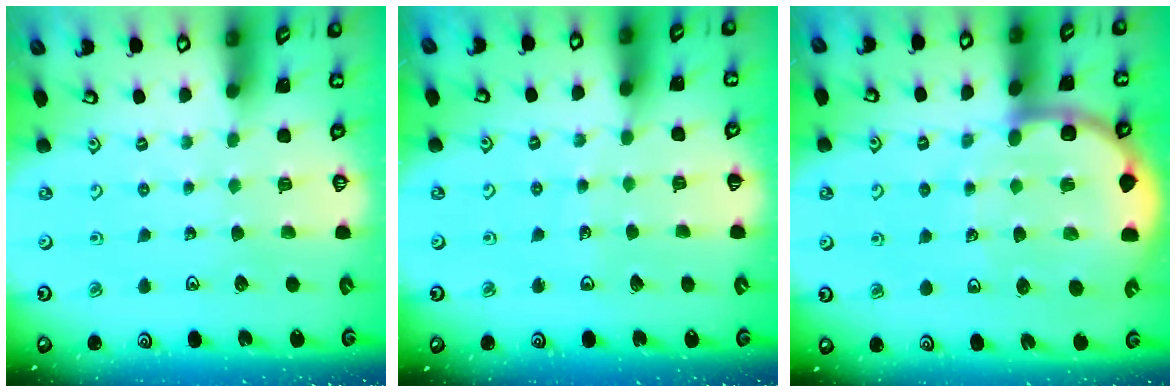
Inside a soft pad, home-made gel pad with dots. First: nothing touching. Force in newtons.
{"total": 2.2, "press": 2.2, "slide": 0.2}
{"total": 11.4, "press": 10.9, "slide": 3.2}